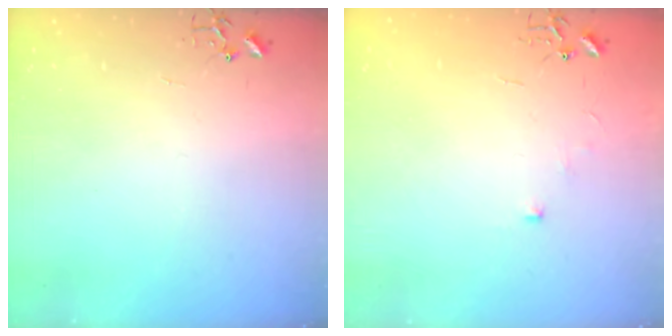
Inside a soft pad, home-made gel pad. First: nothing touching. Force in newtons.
{"total": 5.4, "press": 5.3, "slide": 0.7}